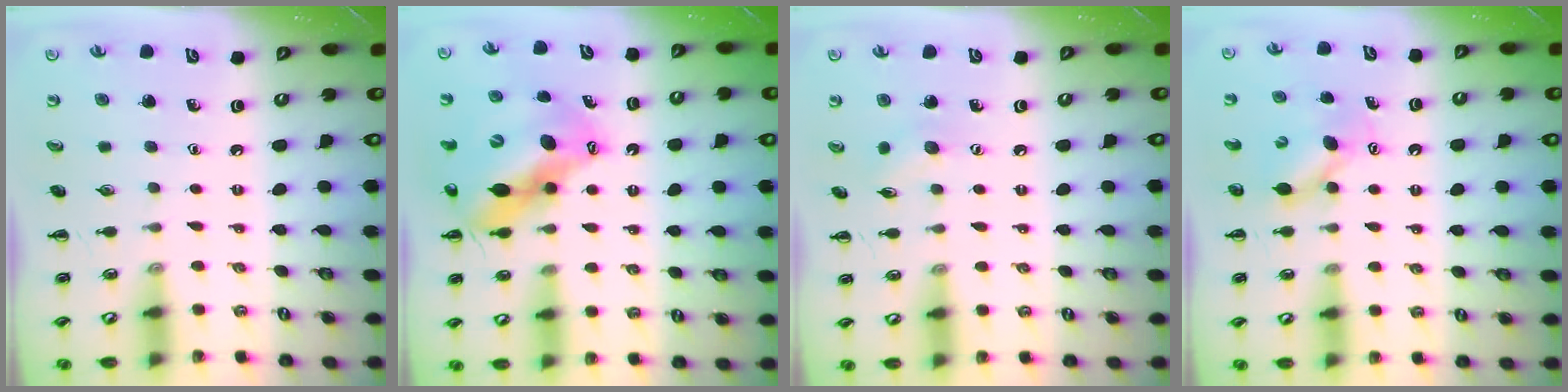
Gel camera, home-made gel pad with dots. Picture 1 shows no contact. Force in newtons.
{"total": 13.8, "press": 13.4, "slide": 3.5}
{"total": 5.5, "press": 5.4, "slide": 1.3}
{"total": 5.7, "press": 5.7, "slide": 0.5}